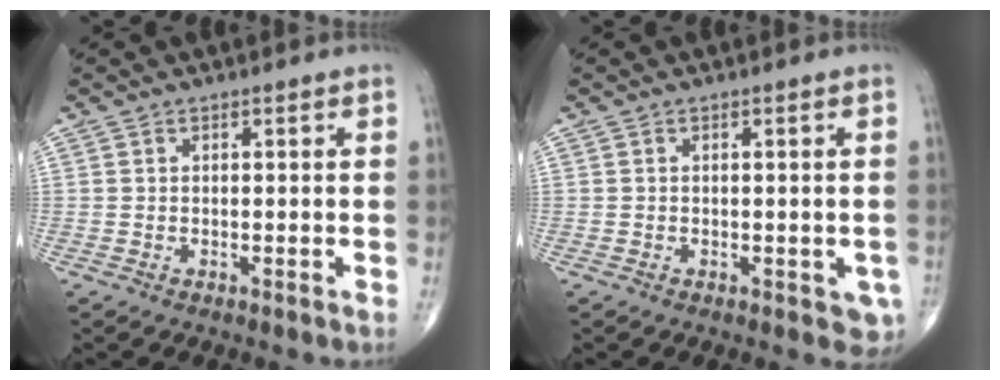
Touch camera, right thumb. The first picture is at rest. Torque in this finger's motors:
{"motor_torque": [0.50, 0.82, 0.07, -0.13, 0.07]}